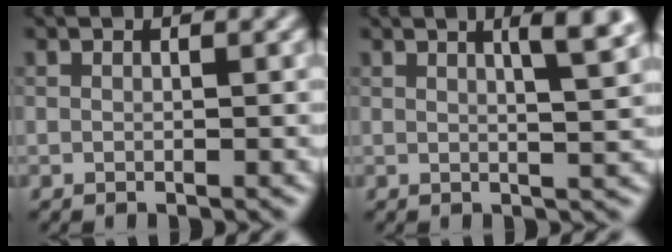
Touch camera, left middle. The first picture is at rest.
{"total": 4.7, "force": [2.0, 1.1, 4.1], "torque": [-0.043, 0.013, 0.018]}